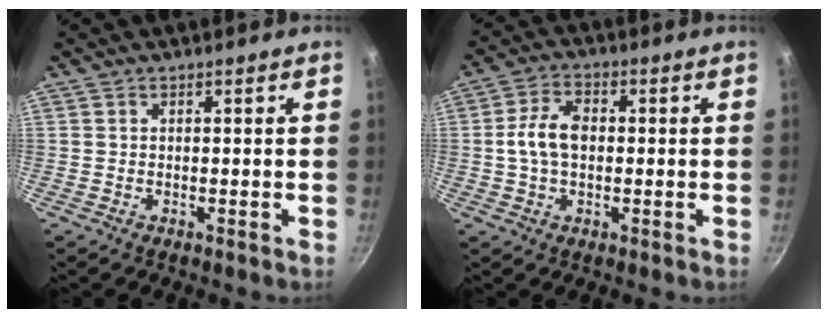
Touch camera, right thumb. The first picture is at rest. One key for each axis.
{"total": 7.3, "fx": 0.0, "fy": 4.7, "fz": 5.6, "tx": -0.101, "ty": 0.020, "tz": -0.006}